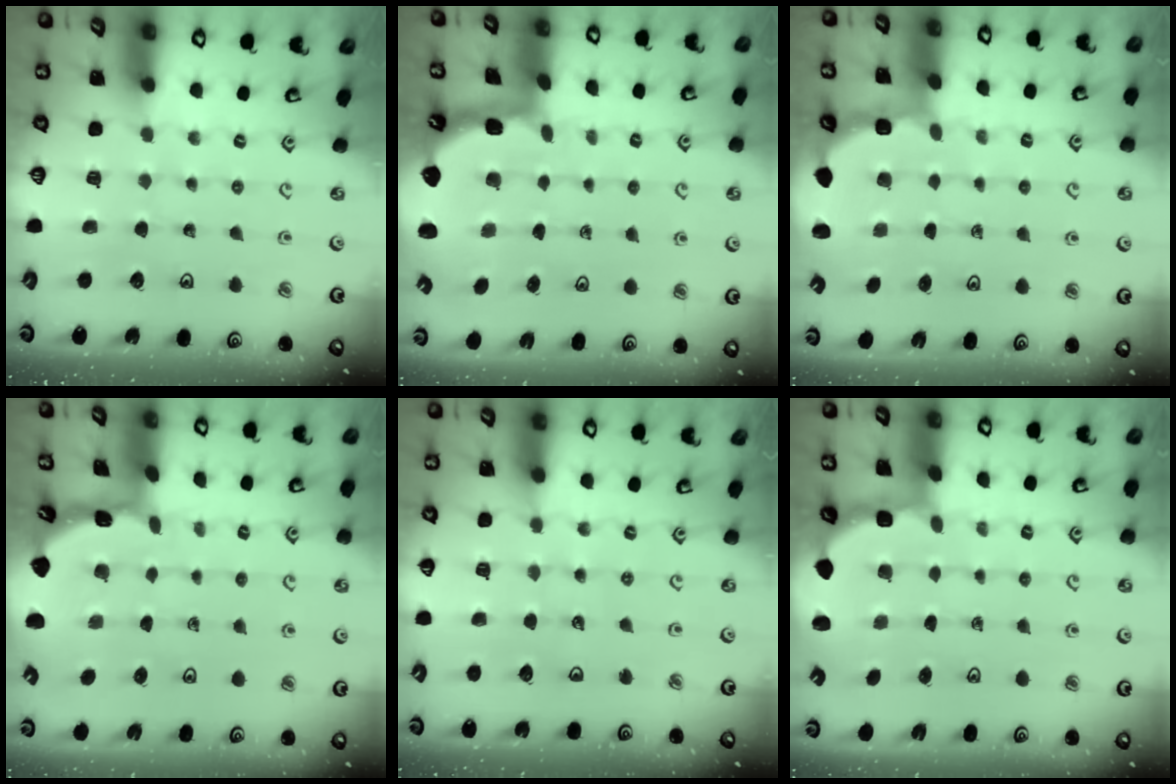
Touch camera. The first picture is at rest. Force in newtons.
{"total": 2.5, "press": 1.9, "slide": 1.6}
{"total": 3.0, "press": 2.3, "slide": 1.8}
{"total": 1.7, "press": 1.6, "slide": 0.1}
{"total": 4.6, "press": 4.4, "slide": 1.5}
{"total": 2.9, "press": 2.5, "slide": 1.4}